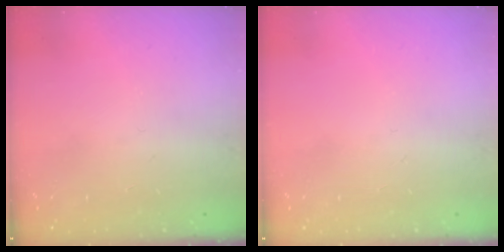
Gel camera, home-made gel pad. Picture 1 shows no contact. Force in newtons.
{"total": 0.0}